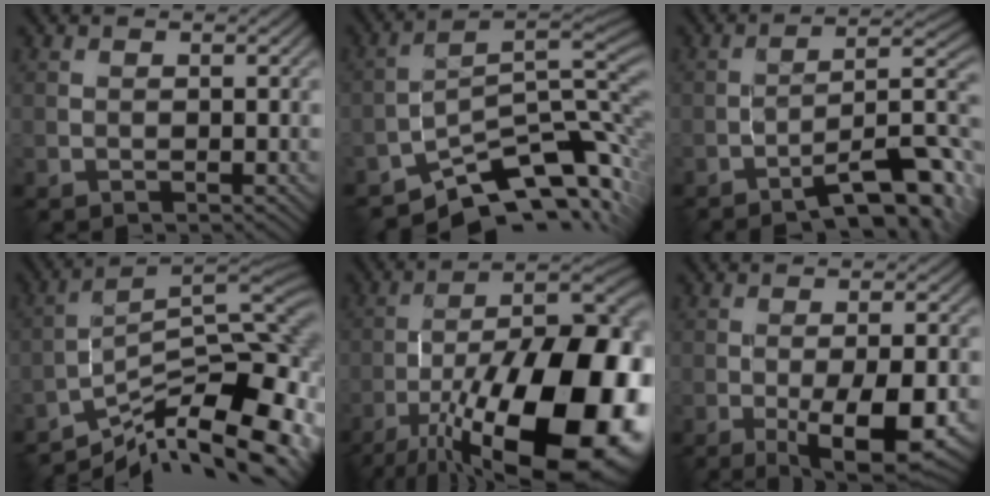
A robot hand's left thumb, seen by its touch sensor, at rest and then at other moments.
{"total": 12.6, "force": [-7.6, 4.5, 8.9], "torque": [-0.151, -0.010, -0.121]}
{"total": 12.5, "force": [-7.9, 3.2, 9.2], "torque": [-0.128, 0.016, -0.120]}
{"total": 15.4, "force": [-10.0, 4.9, 10.7], "torque": [-0.173, 0.002, -0.161]}
{"total": 22.6, "force": [-9.9, 8.7, 18.4], "torque": [-0.282, -0.033, -0.147]}
{"total": 9.7, "force": [-3.8, 2.9, 8.4], "torque": [-0.133, -0.009, -0.046]}